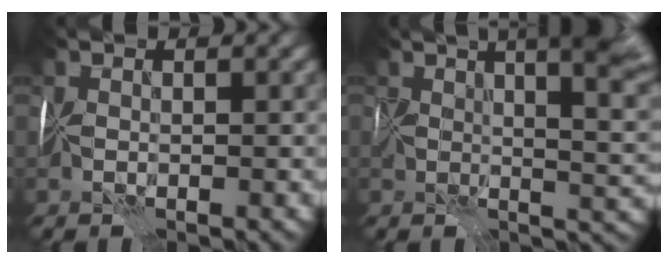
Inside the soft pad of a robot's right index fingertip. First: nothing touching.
{"total": 11.2, "force": [5.4, 4.0, 8.9], "torque": [-0.097, 0.029, 0.070]}